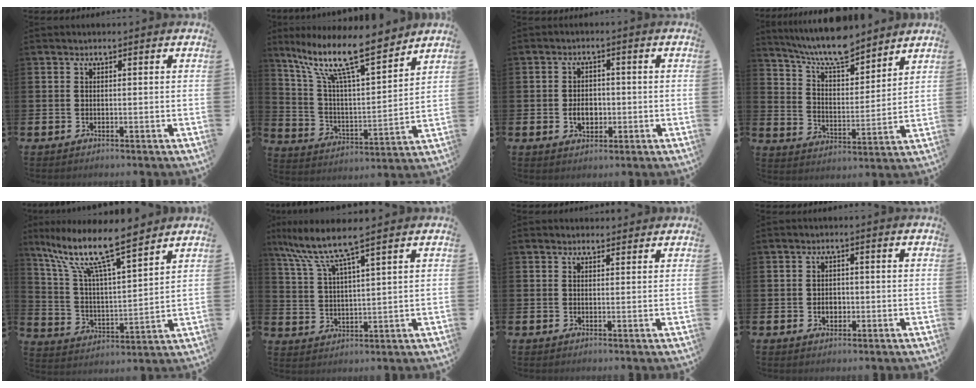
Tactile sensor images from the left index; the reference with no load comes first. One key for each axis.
{"total": 13.6, "fx": 10.5, "fy": 2.8, "fz": 8.3, "tx": -0.185, "ty": -0.055, "tz": 0.179}
{"total": 3.5, "fx": -0.7, "fy": 2.6, "fz": 2.3, "tx": -0.031, "ty": -0.001, "tz": -0.020}
{"total": 8.8, "fx": 8.1, "fy": 1.5, "fz": 2.9, "tx": -0.083, "ty": -0.047, "tz": 0.146}
{"total": 12.2, "fx": 10.0, "fy": 2.0, "fz": 6.7, "tx": -0.164, "ty": -0.052, "tz": 0.171}
{"total": 7.4, "fx": 6.0, "fy": 0.4, "fz": 4.3, "tx": -0.111, "ty": -0.022, "tz": 0.103}
{"total": 1.3, "fx": 1.2, "fy": 0.4, "fz": 0.0, "tx": 0.006, "ty": 0.000, "tz": 0.021}
{"total": 2.1, "fx": -0.4, "fy": 1.6, "fz": 1.2, "tx": -0.008, "ty": -0.001, "tz": -0.014}